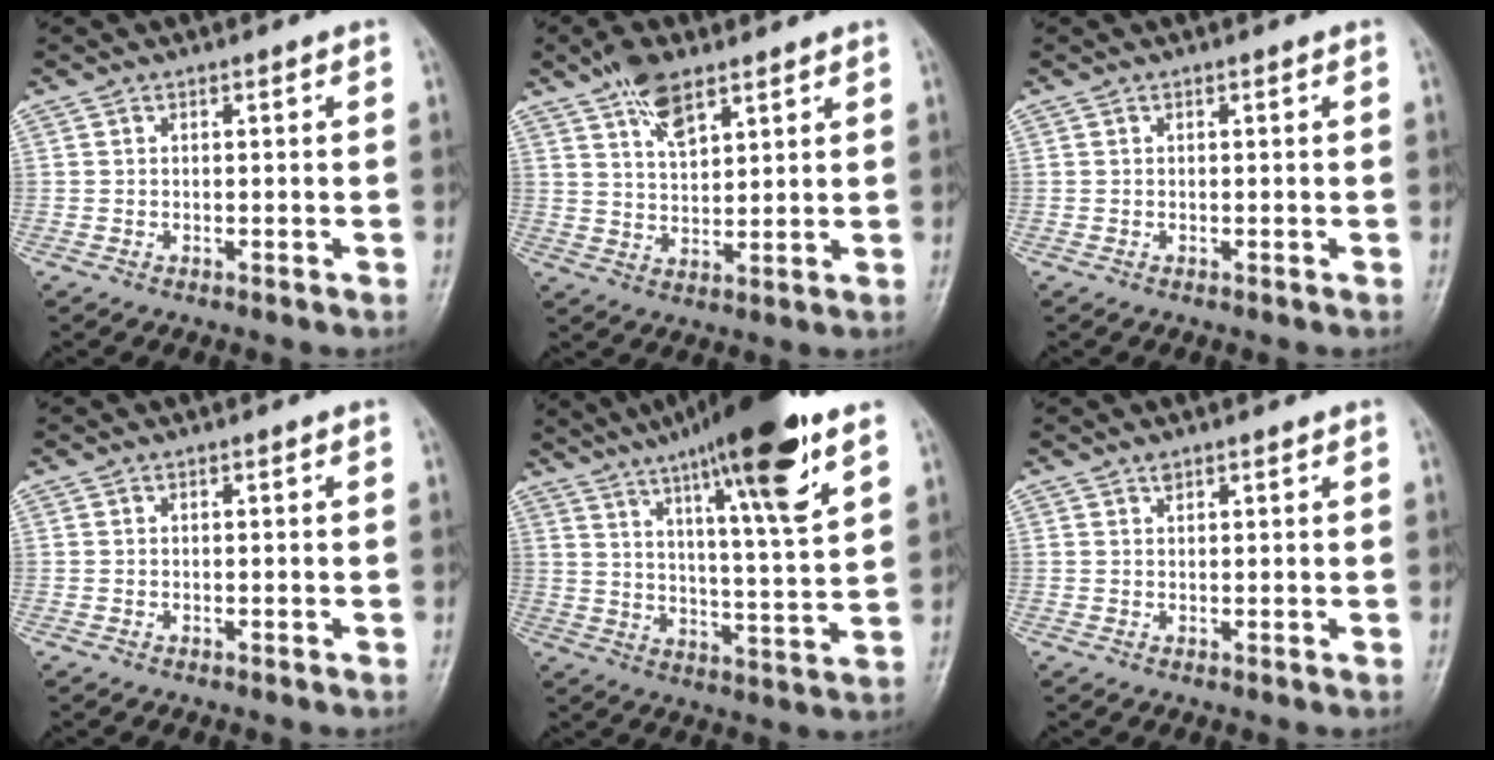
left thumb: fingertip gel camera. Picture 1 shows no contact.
{"total": 7.6, "force": [4.8, 3.4, 4.8], "torque": [-0.071, -0.020, 0.088]}
{"total": 0.0}
{"total": 0.0}
{"total": 20.5, "force": [12.5, 2.5, 16.0], "torque": [-0.238, -0.044, 0.196]}
{"total": 1.0, "force": [0.8, 0.5, 0.4], "torque": [-0.002, -0.004, 0.010]}